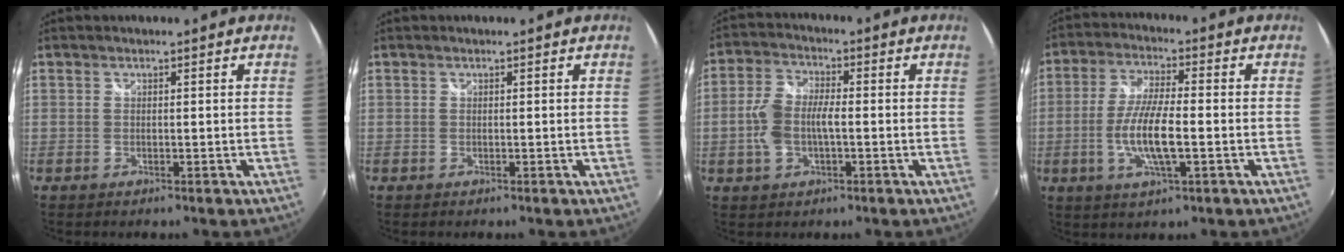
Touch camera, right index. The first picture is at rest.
{"total": 0.0}
{"total": 7.7, "force": [-1.2, 4.2, 6.4], "torque": [-0.137, 0.010, -0.021]}
{"total": 10.0, "force": [-2.3, 2.3, 9.5], "torque": [-0.190, -0.004, -0.045]}